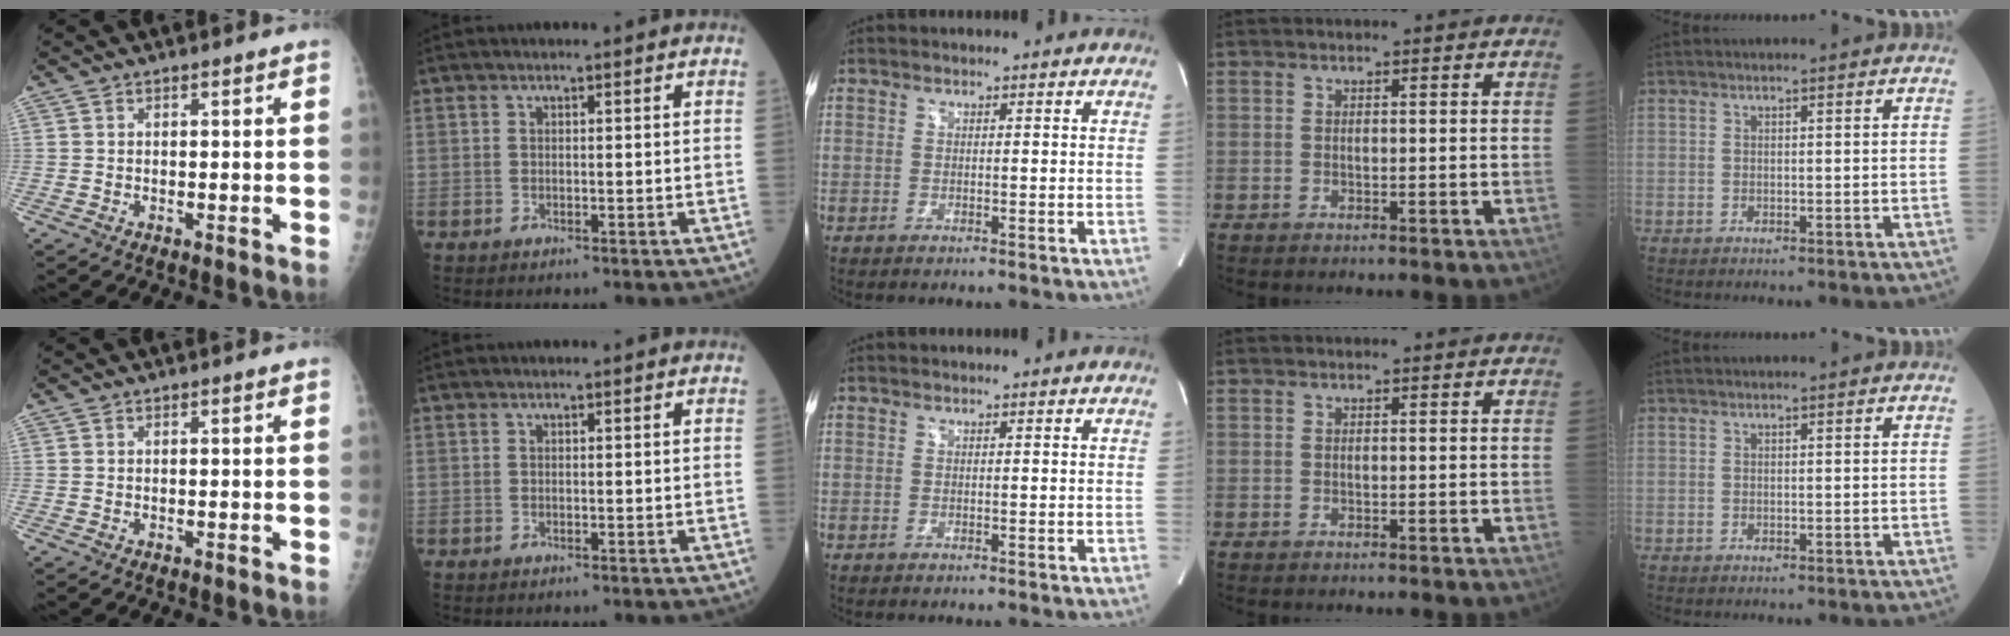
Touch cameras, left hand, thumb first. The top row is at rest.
{}